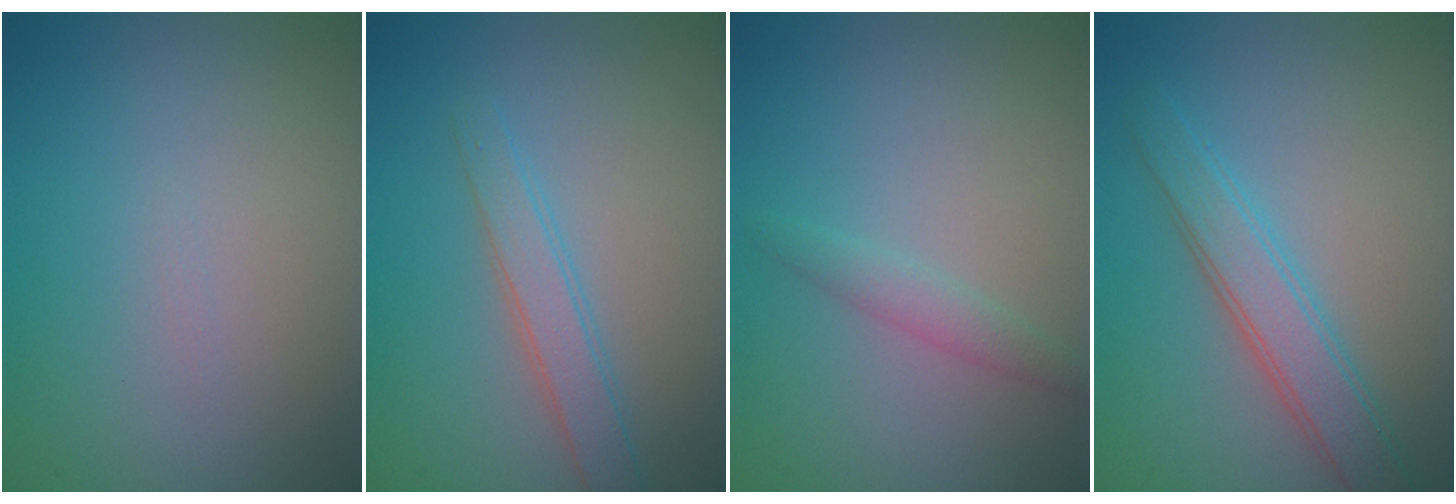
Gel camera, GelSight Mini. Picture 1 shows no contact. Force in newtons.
{"total": 2.4, "press": 2.4, "slide": 0.1}
{"total": 1.5, "press": 1.5, "slide": 0.1}
{"total": 3.7, "press": 3.7, "slide": 0.2}